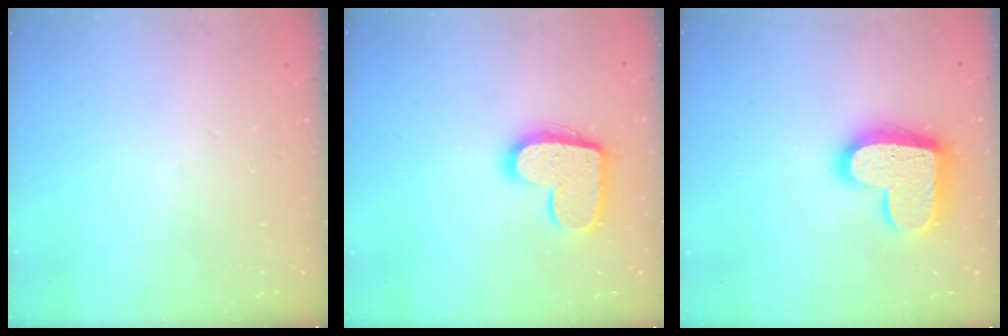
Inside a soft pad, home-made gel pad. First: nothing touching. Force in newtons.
{"total": 14.5, "press": 14.5, "slide": 0.8}
{"total": 17.2, "press": 17.1, "slide": 1.3}